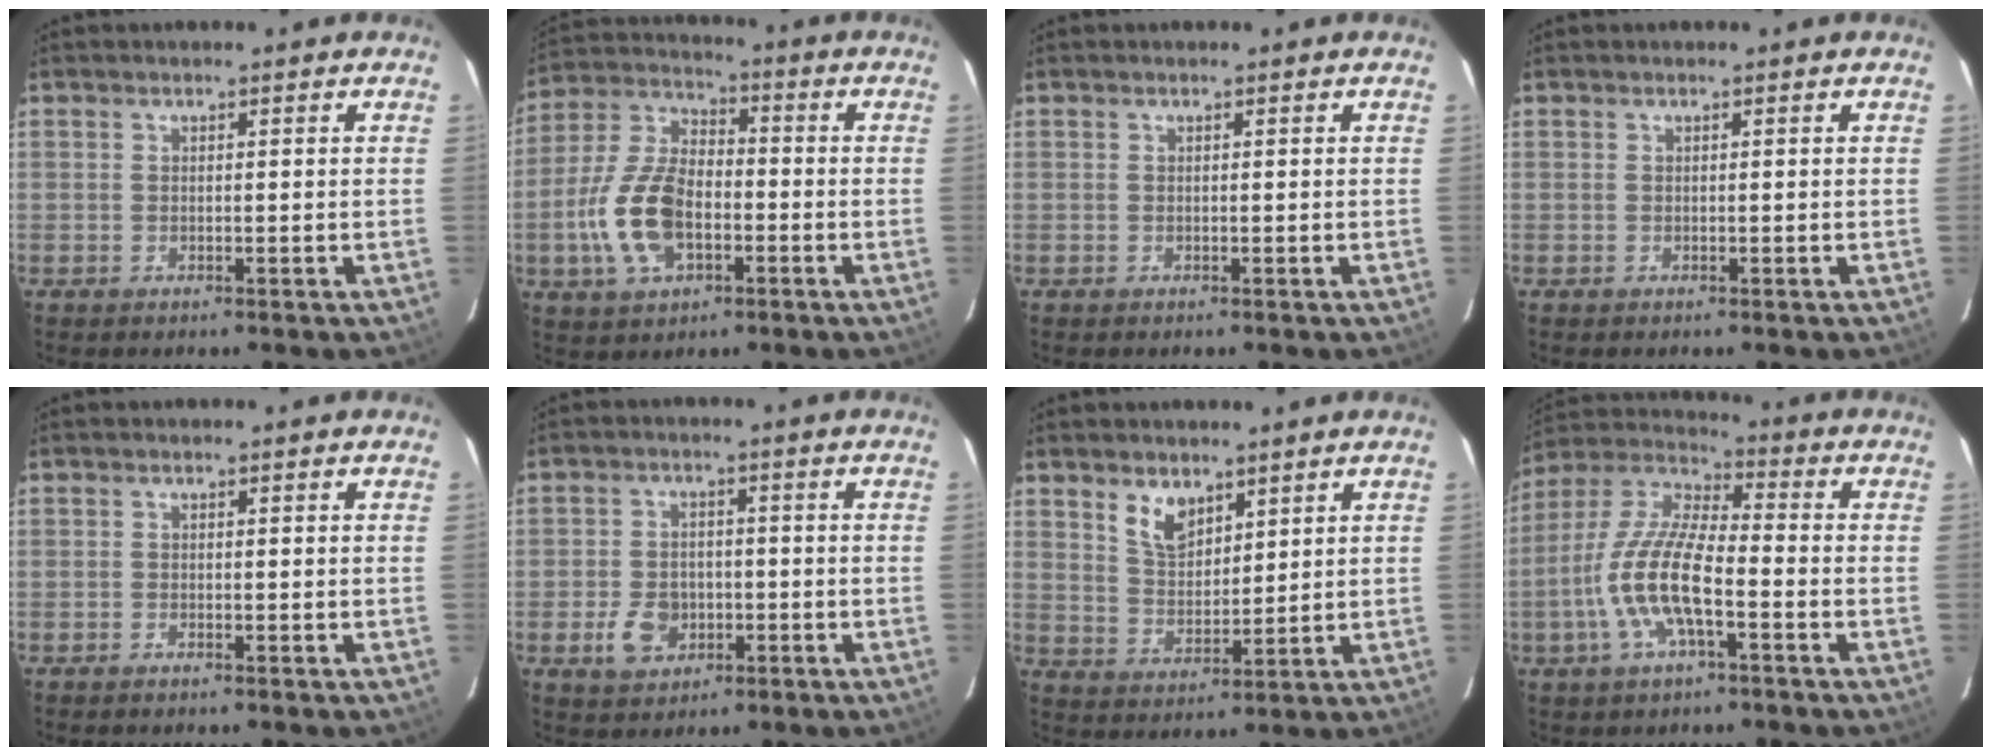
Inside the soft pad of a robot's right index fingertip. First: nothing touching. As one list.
[{"total": 14.1, "force": [-4.1, 7.9, 10.9], "torque": [-0.234, 0.010, -0.073]}, {"total": 0.0}, {"total": 0.0}, {"total": 0.5, "force": [-0.5, 0.1, 0.2], "torque": [-0.005, -0.001, -0.012]}, {"total": 7.0, "force": [-2.6, 5.3, 3.7], "torque": [-0.089, 0.006, -0.038]}, {"total": 6.4, "force": [4.1, 3.5, 3.5], "torque": [-0.059, 0.003, 0.083]}, {"total": 13.6, "force": [-4.5, 4.0, 12.2], "torque": [-0.257, 0.000, -0.091]}]